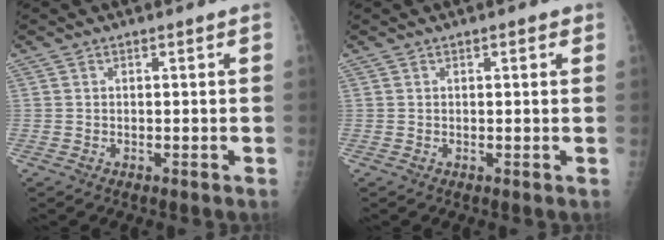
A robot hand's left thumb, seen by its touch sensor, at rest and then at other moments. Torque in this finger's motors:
{"motor_torque": [-0.14, -0.03, -0.09, 0.11, 0.02]}